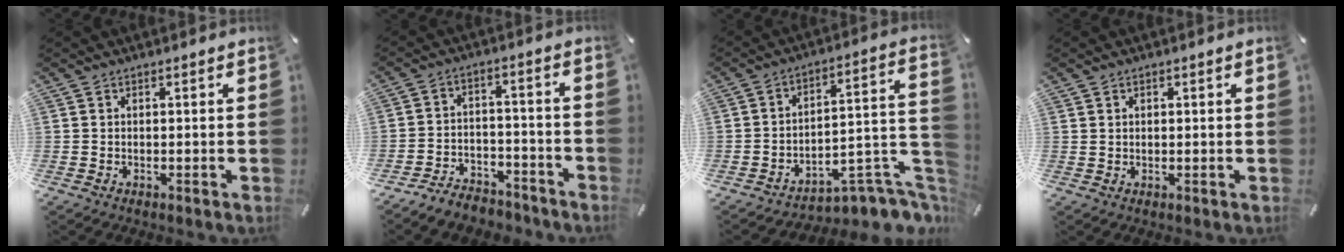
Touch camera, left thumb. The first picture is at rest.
{"total": 6.8, "force": [-5.8, 3.2, 1.5], "torque": [-0.015, 0.034, -0.109]}
{"total": 7.9, "force": [-4.9, 4.8, 3.8], "torque": [-0.021, -0.002, -0.087]}
{"total": 0.7, "force": [0.4, 0.5, 0.4], "torque": [-0.007, 0.002, 0.007]}